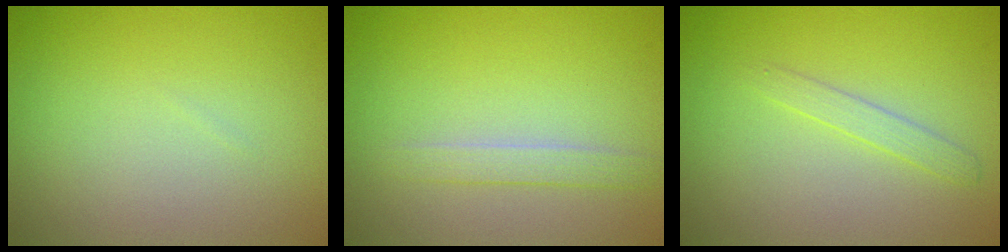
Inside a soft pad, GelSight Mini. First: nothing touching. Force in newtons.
{"total": 1.5, "press": 1.5, "slide": 0.1}
{"total": 1.3, "press": 1.3, "slide": 0.0}